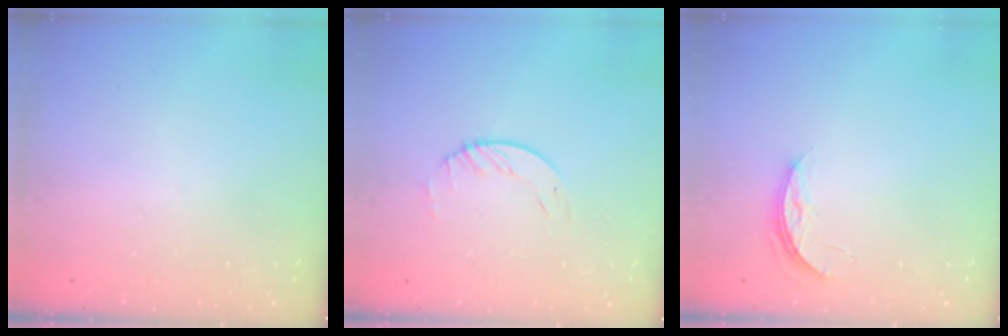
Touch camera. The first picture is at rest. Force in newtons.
{"total": 1.6, "press": 1.6, "slide": 0.2}
{"total": 3.9, "press": 3.9, "slide": 0.4}